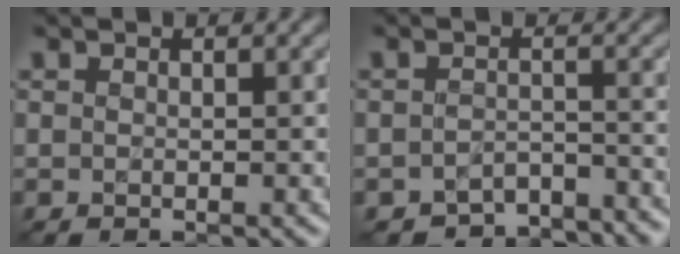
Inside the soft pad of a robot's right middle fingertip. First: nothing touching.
{"total": 4.6, "force": [-4.3, 1.5, 1.0], "torque": [-0.011, -0.011, -0.057]}